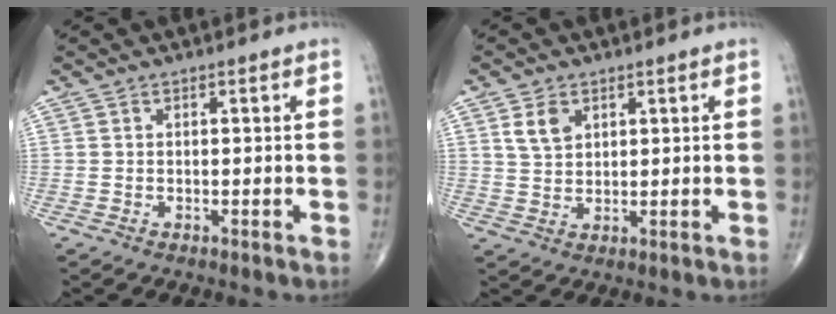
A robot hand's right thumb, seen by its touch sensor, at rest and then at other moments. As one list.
[{"total": 4.3, "force": [2.0, 2.9, 2.5], "torque": [-0.037, -0.010, 0.043]}]